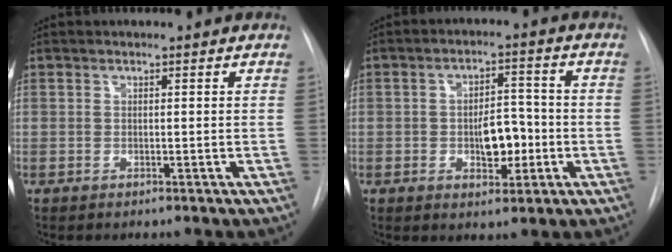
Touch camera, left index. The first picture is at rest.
{"total": 6.3, "force": [-1.4, 3.3, 5.2], "torque": [-0.077, 0.010, -0.016]}